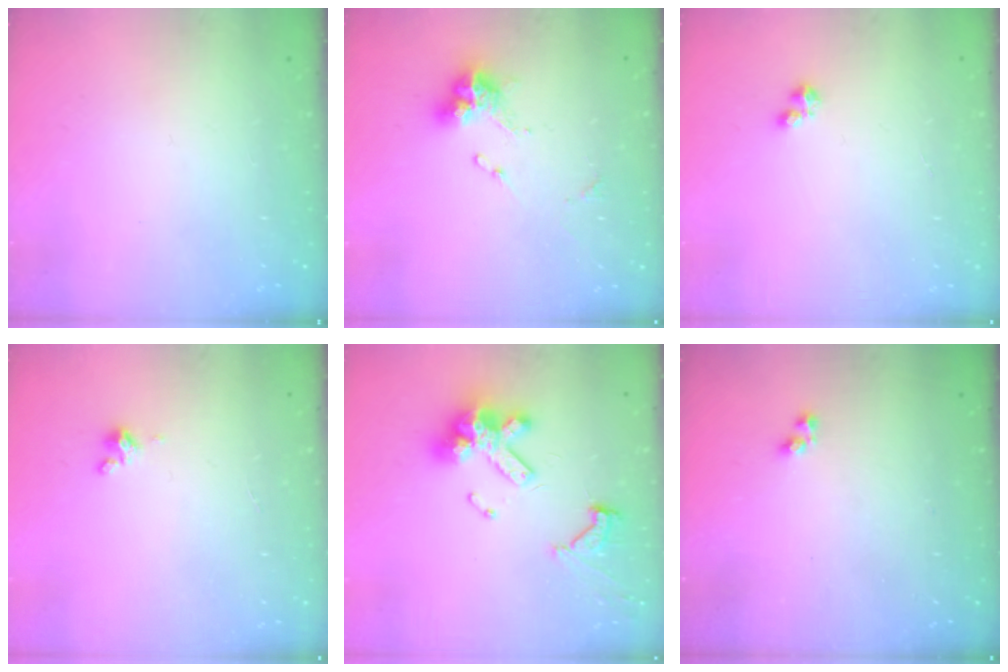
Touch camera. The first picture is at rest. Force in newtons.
{"total": 11.8, "press": 11.8, "slide": 1.3}
{"total": 2.3, "press": 2.3, "slide": 0.4}
{"total": 1.2, "press": 1.2, "slide": 0.2}
{"total": 14.5, "press": 14.4, "slide": 1.4}
{"total": 2.9, "press": 2.8, "slide": 0.6}